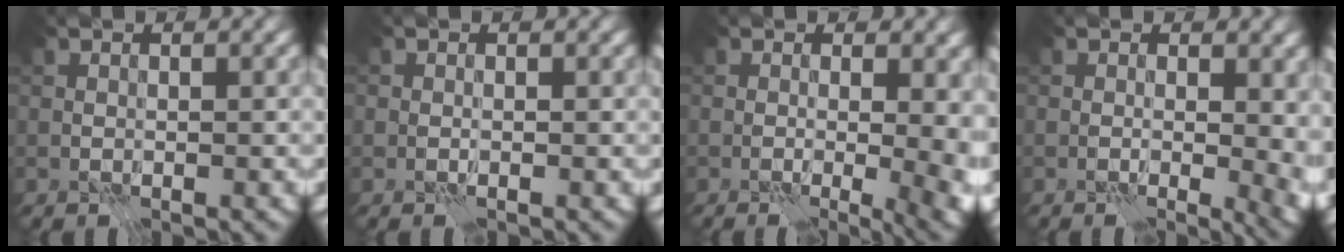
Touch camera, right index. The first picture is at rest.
{"total": 0.0}
{"total": 5.7, "force": [-0.3, 2.4, 5.1], "torque": [-0.033, -0.012, 0.002]}
{"total": 5.2, "force": [0.1, 2.8, 4.3], "torque": [-0.035, -0.012, 0.005]}